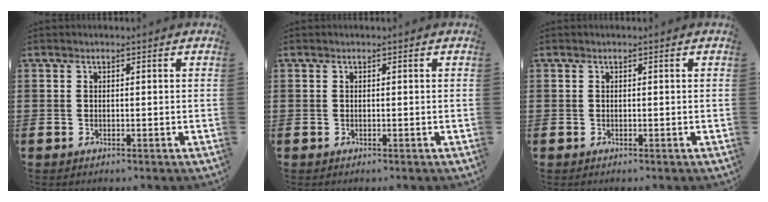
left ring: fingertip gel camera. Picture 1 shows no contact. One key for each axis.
{"total": 0.0}
{"total": 0.0}